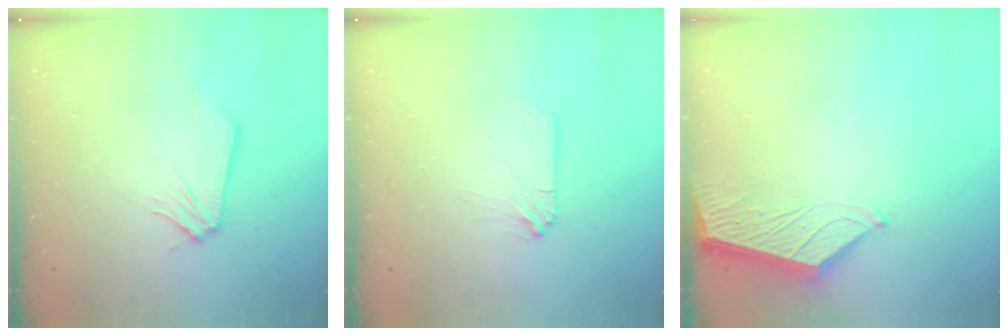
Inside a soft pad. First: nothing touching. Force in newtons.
{"total": 0.0}
{"total": 3.9, "press": 3.9, "slide": 0.5}